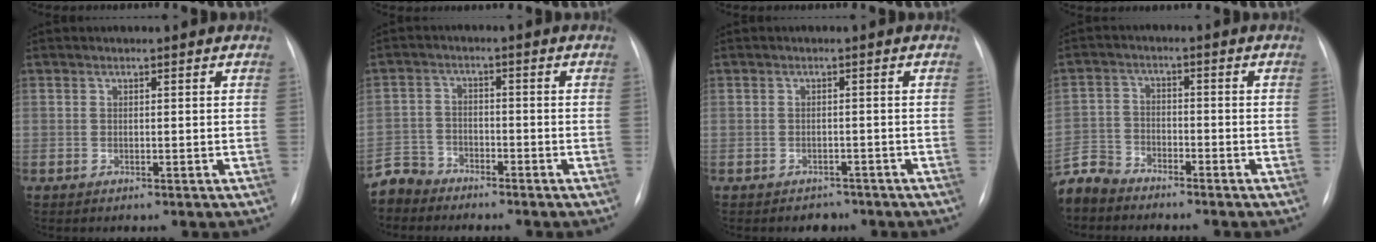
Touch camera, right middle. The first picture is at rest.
{"total": 4.4, "force": [-4.0, 1.6, -0.8], "torque": [0.023, -0.003, -0.083]}
{"total": 2.2, "force": [-1.8, 1.4, 0.1], "torque": [-0.005, 0.008, -0.021]}
{"total": 5.5, "force": [-5.2, 1.6, 0.2], "torque": [-0.002, -0.009, -0.106]}